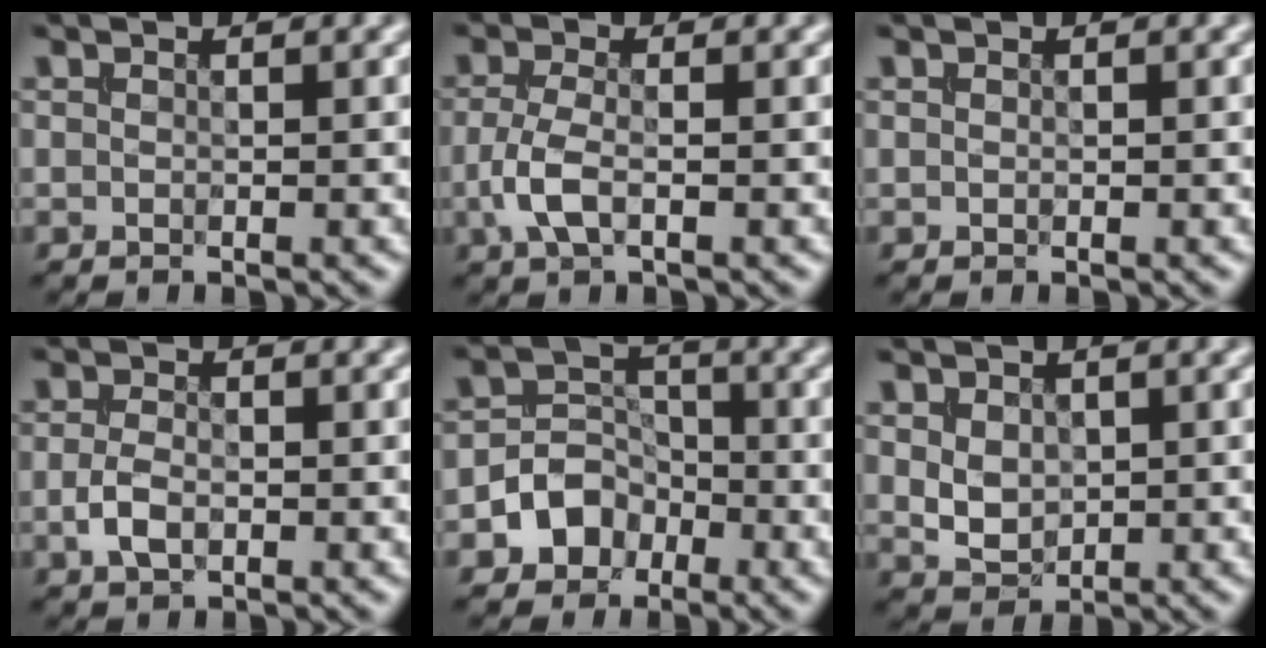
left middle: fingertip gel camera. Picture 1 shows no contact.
{"total": 2.8, "force": [-0.9, 1.2, 2.4], "torque": [-0.056, 0.000, -0.024]}
{"total": 0.0}
{"total": 2.3, "force": [-0.6, 1.4, 1.7], "torque": [-0.036, -0.002, -0.014]}
{"total": 3.9, "force": [-1.8, 3.2, 1.2], "torque": [0.000, 0.007, -0.042]}
{"total": 2.7, "force": [0.5, 2.1, 1.7], "torque": [-0.032, -0.006, 0.013]}